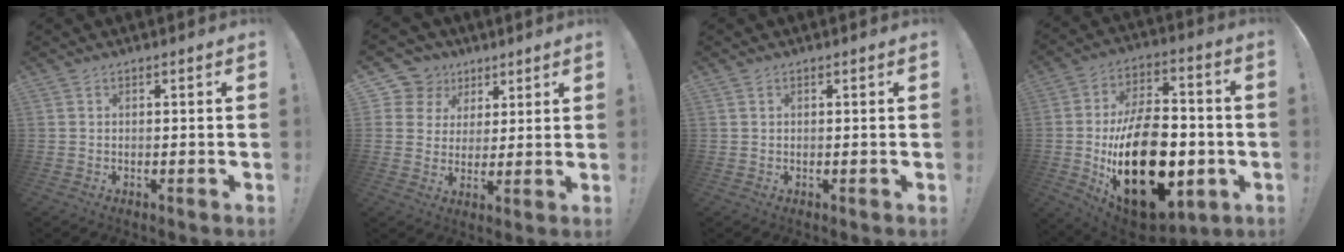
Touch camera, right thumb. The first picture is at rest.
{"total": 8.4, "force": [3.5, 7.4, 1.7], "torque": [-0.030, -0.022, 0.076]}
{"total": 0.0}
{"total": 31.0, "force": [-6.2, 18.1, 24.4], "torque": [-0.423, 0.029, -0.080]}